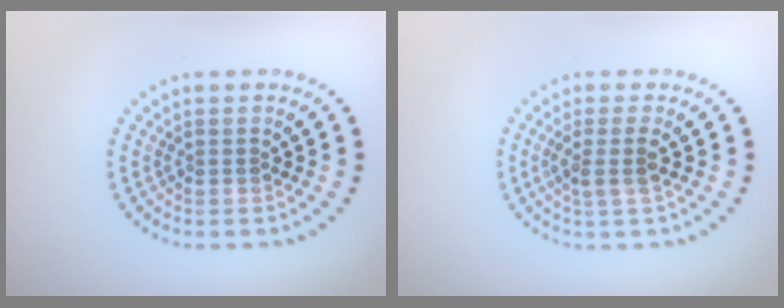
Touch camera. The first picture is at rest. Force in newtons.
{"total": 1.9, "press": 1.5, "slide": 1.2}